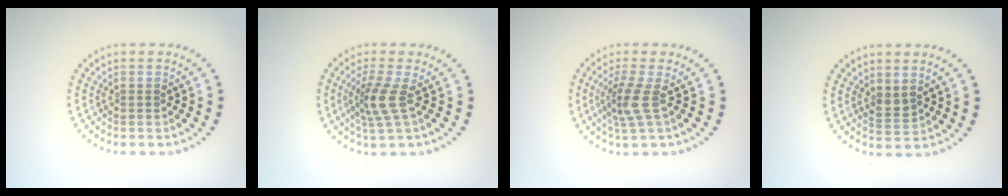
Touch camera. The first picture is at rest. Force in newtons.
{"total": 2.9, "press": 2.1, "slide": 2.0}
{"total": 2.6, "press": 2.1, "slide": 1.7}
{"total": 1.5, "press": 1.4, "slide": 0.7}